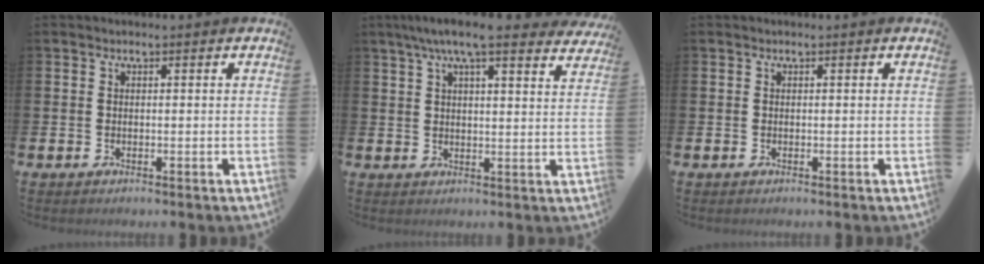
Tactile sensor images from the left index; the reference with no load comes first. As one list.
[{"total": 7.6, "force": [6.6, 1.1, 3.7], "torque": [-0.069, -0.023, 0.115]}, {"total": 0.0}]